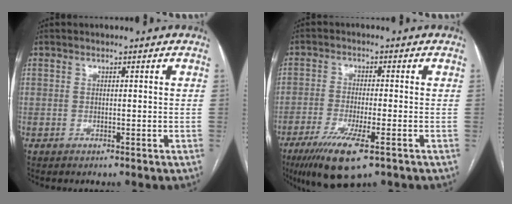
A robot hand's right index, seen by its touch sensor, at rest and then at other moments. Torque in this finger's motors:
{"motor_torque": [1.29, -0.74, 0.47, 0.11]}